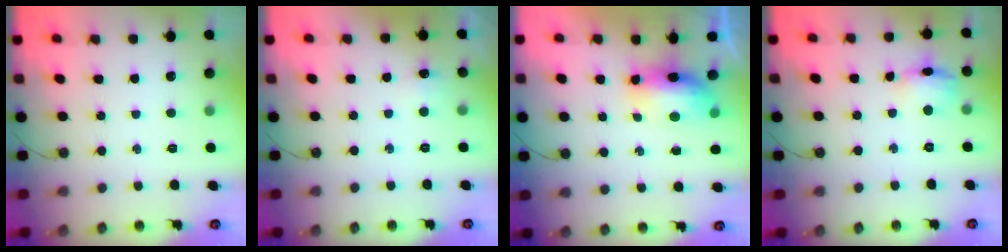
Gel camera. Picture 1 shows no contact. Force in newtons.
{"total": 5.0, "press": 4.9, "slide": 1.1}
{"total": 13.4, "press": 10.4, "slide": 8.4}
{"total": 9.9, "press": 9.8, "slide": 1.2}